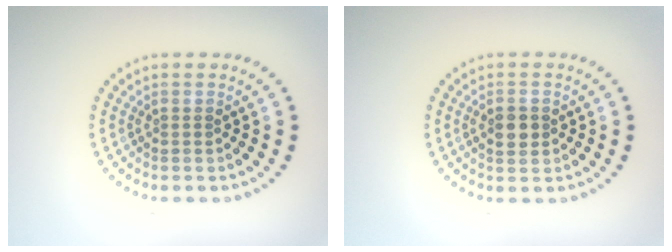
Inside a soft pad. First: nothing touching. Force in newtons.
{"total": 2.4, "press": 2.4, "slide": 0.0}